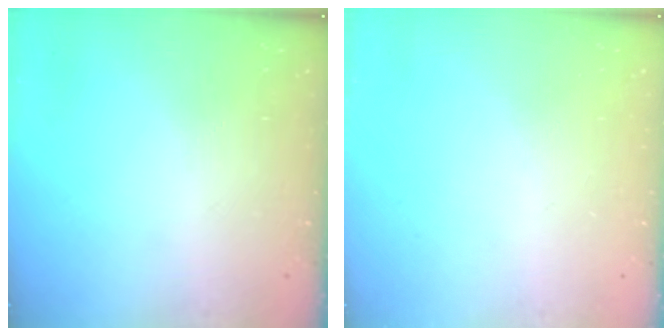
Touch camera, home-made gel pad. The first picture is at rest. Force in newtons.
{"total": 0.0}